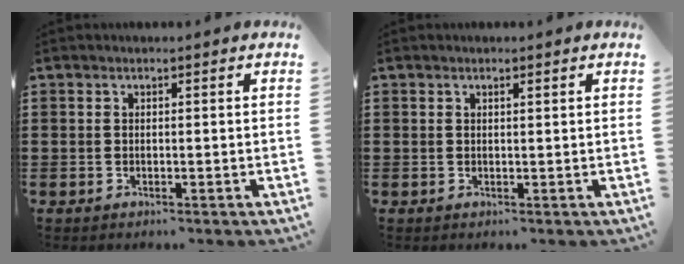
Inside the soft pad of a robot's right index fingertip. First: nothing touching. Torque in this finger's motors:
{"motor_torque": [-0.07, 0.29, 0.04, -0.01]}